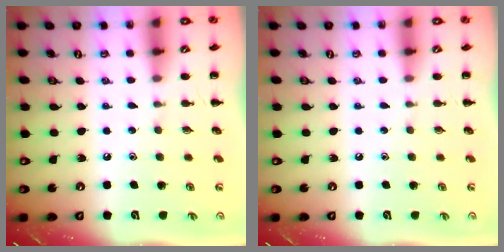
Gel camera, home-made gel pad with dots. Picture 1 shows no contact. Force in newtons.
{"total": 0.0}